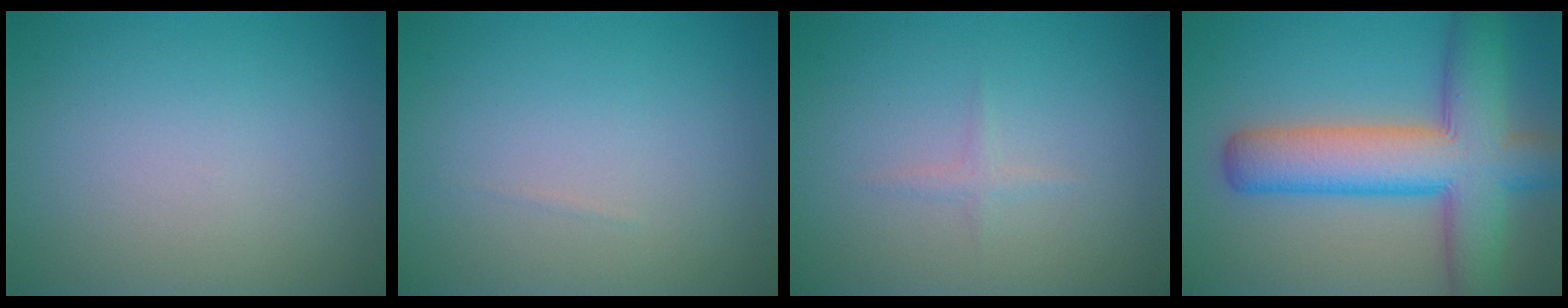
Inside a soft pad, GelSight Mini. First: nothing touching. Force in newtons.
{"total": 0.0}
{"total": 0.7, "press": 0.7, "slide": 0.1}
{"total": 9.9, "press": 9.9, "slide": 0.6}